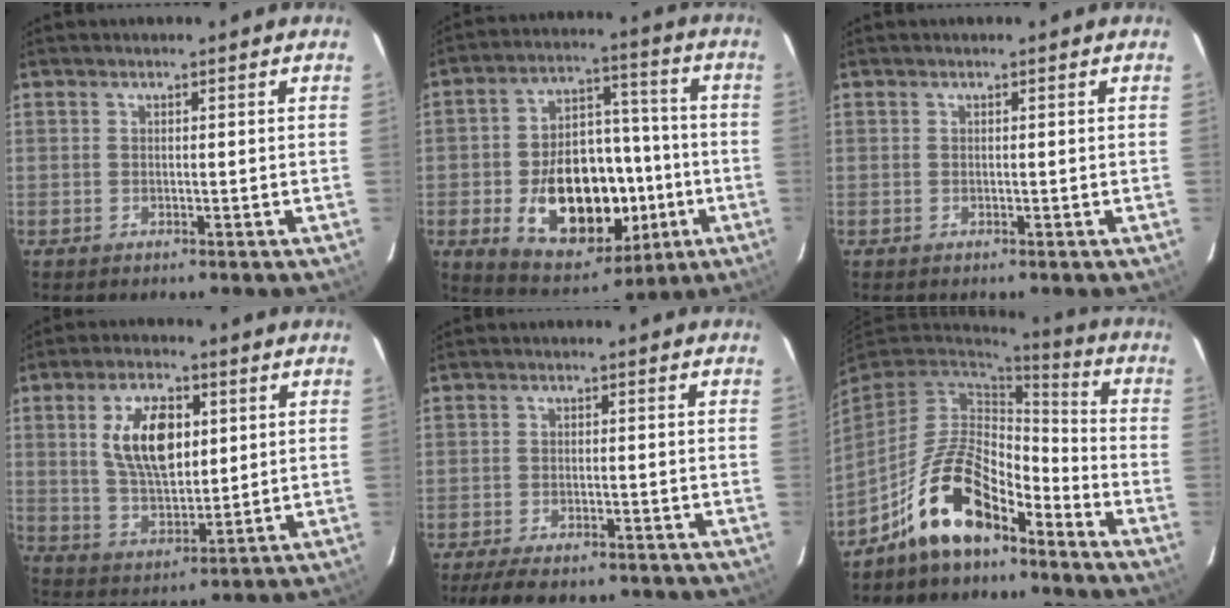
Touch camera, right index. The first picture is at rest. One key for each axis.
{"total": 20.7, "fx": -5.3, "fy": 13.0, "fz": 15.2, "tx": -0.283, "ty": 0.019, "tz": -0.056}
{"total": 0.0}
{"total": 12.1, "fx": 3.2, "fy": 6.0, "fz": 10.0, "tx": -0.185, "ty": 0.009, "tz": 0.065}
{"total": 9.1, "fx": -7.6, "fy": 2.5, "fz": 4.3, "tx": -0.096, "ty": -0.019, "tz": -0.118}
{"total": 13.9, "fx": -9.1, "fy": 5.9, "fz": 8.6, "tx": -0.175, "ty": 0.017, "tz": -0.165}